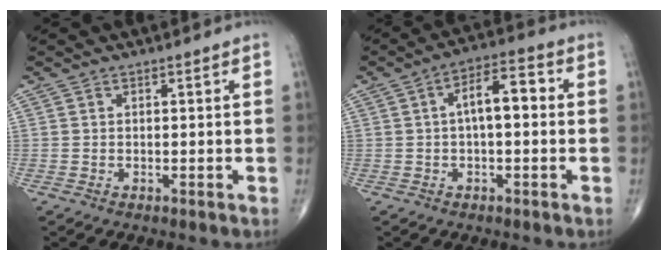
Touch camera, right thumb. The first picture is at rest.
{"total": 8.1, "force": [0.6, 3.5, 7.3], "torque": [-0.110, 0.032, 0.001]}